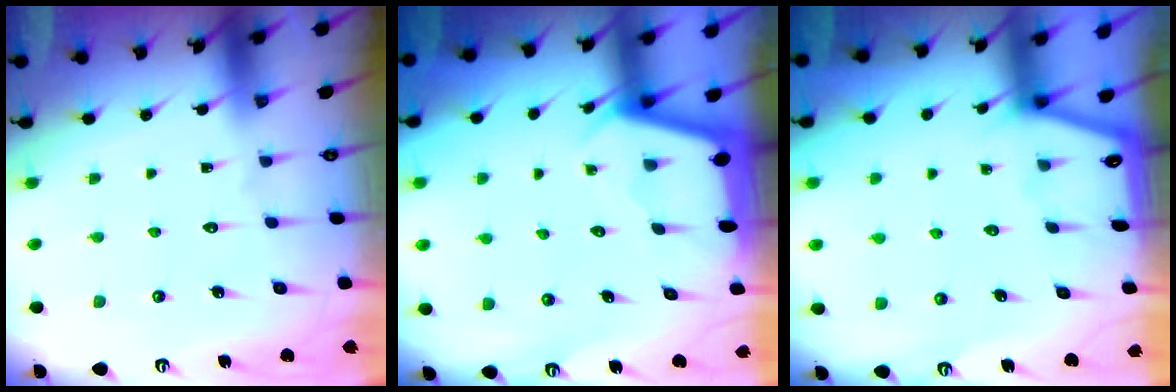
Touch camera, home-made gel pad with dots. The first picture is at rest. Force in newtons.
{"total": 2.2, "press": 2.2, "slide": 0.1}
{"total": 1.3, "press": 1.2, "slide": 0.2}